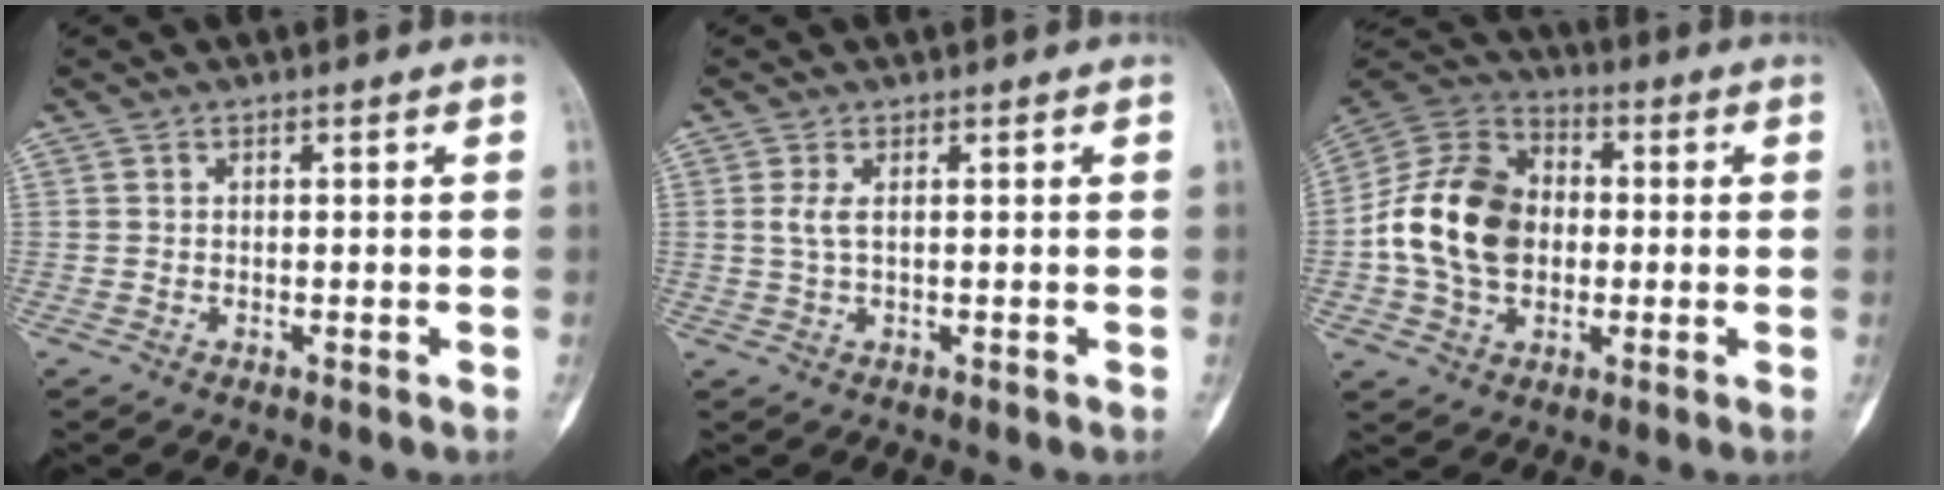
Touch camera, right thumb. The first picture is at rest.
{"total": 2.4, "force": [0.5, 0.8, 2.2], "torque": [-0.058, 0.003, 0.018]}
{"total": 17.2, "force": [-0.7, 12.7, 11.6], "torque": [-0.194, 0.024, -0.019]}